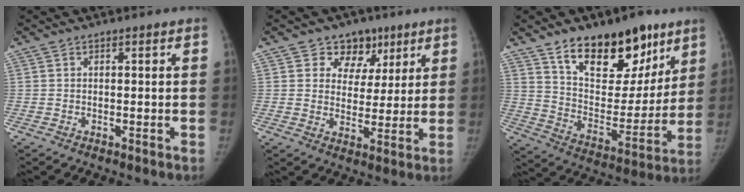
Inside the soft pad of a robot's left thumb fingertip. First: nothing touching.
{"total": 8.3, "force": [4.7, 6.6, 1.7], "torque": [0.017, -0.019, 0.072]}
{"total": 21.6, "force": [13.5, 11.5, 12.3], "torque": [-0.129, -0.070, 0.221]}